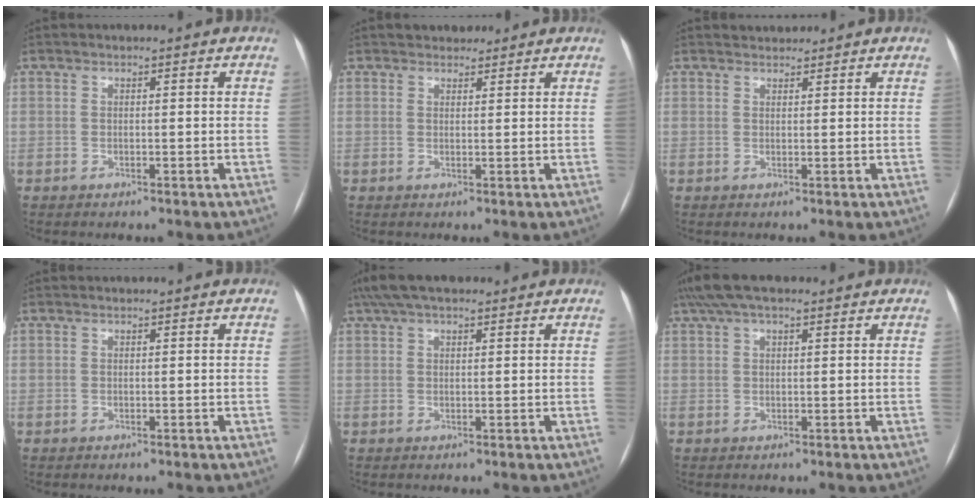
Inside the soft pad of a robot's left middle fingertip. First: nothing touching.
{"total": 2.9, "force": [2.5, 1.4, 0.4], "torque": [0.001, 0.011, 0.036]}
{"total": 1.8, "force": [1.7, 0.6, 0.0], "torque": [-0.001, 0.013, 0.028]}
{"total": 0.0}
{"total": 6.7, "force": [5.0, 2.1, 3.8], "torque": [-0.071, 0.042, 0.090]}
{"total": 6.4, "force": [4.5, 2.1, 4.0], "torque": [-0.079, 0.043, 0.083]}